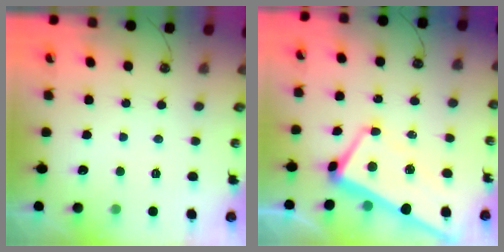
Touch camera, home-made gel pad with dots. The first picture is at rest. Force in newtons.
{"total": 0.8, "press": 0.2, "slide": 0.8}